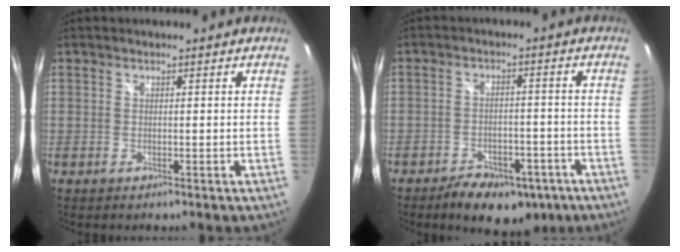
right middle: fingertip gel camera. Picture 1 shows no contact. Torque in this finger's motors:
{"motor_torque": [-0.40, -0.28, 0.07, 0.00]}